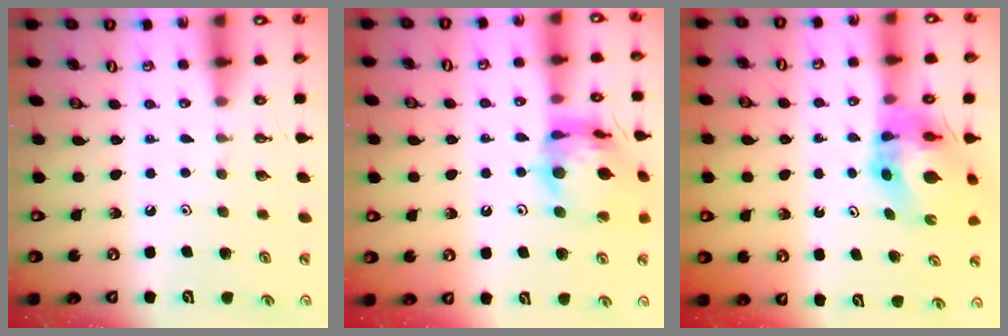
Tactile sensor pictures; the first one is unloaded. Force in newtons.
{"total": 15.6, "press": 15.4, "slide": 1.9}
{"total": 8.9, "press": 8.8, "slide": 1.0}